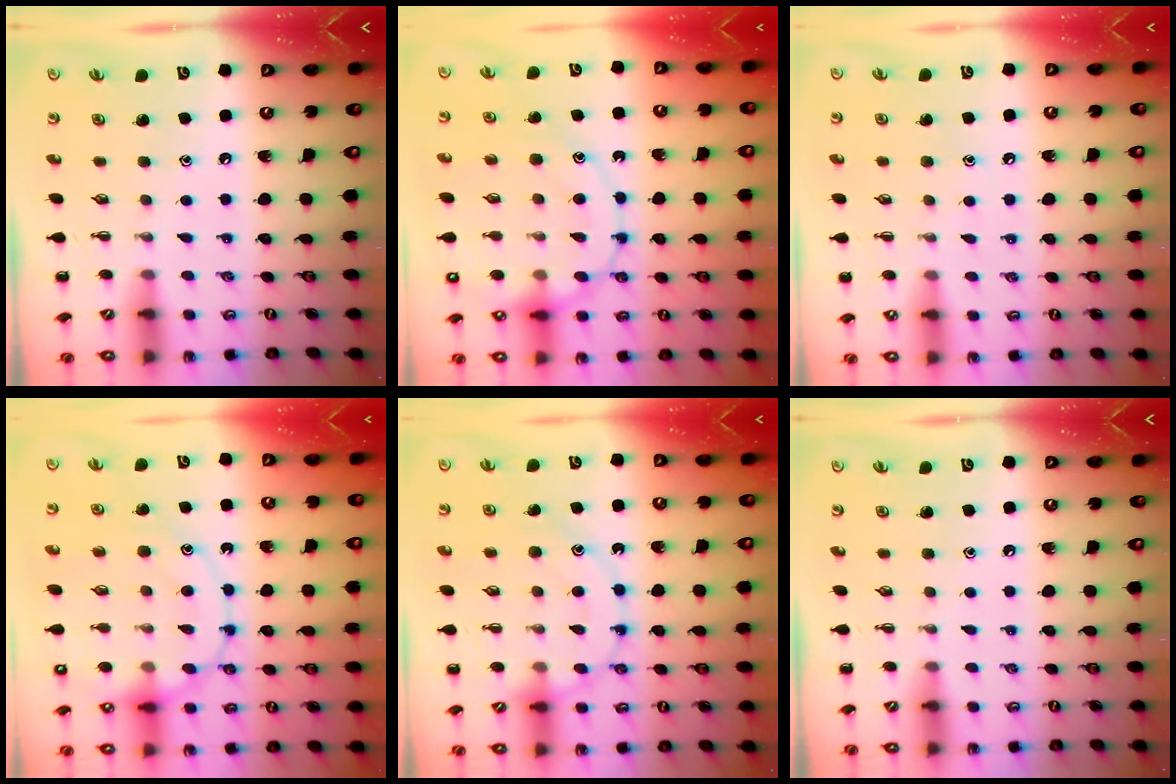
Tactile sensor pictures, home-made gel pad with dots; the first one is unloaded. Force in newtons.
{"total": 16.5, "press": 16.3, "slide": 2.2}
{"total": 4.3, "press": 4.1, "slide": 1.4}
{"total": 16.5, "press": 16.3, "slide": 2.2}
{"total": 13.8, "press": 13.7, "slide": 1.8}
{"total": 0.0}